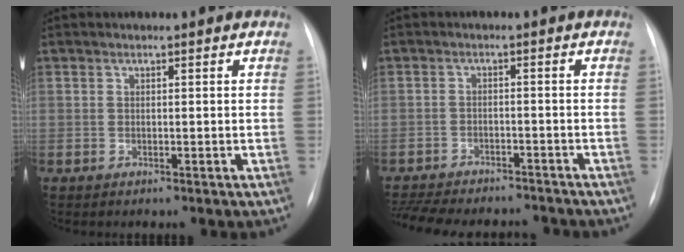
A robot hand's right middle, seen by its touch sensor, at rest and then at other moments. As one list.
[{"total": 15.2, "force": [-13.7, 3.8, 5.3], "torque": [-0.133, -0.010, -0.189]}]